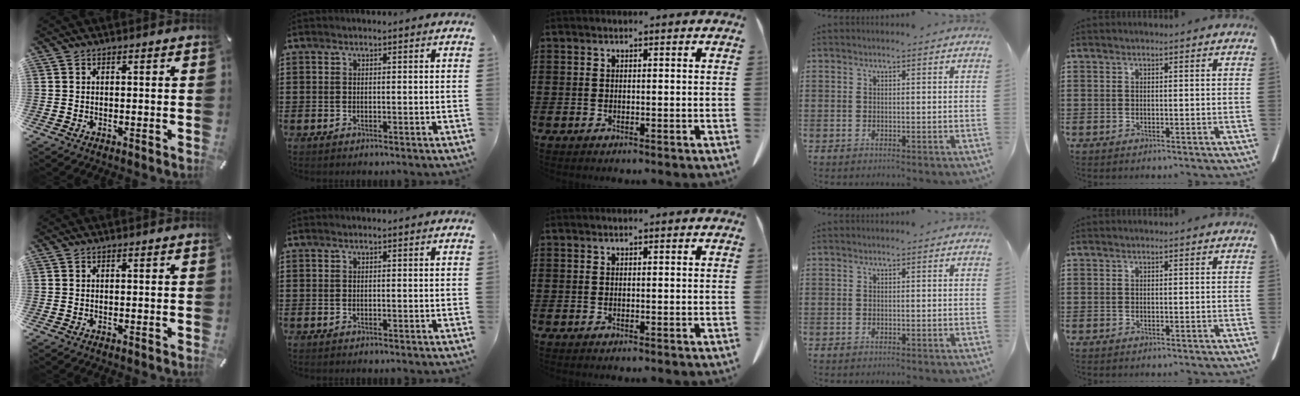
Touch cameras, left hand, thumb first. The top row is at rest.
{}